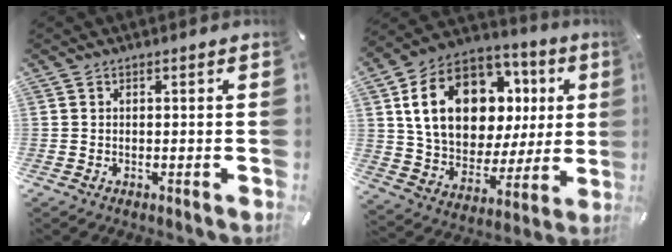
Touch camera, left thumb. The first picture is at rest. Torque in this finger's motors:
{"motor_torque": [2.50, 2.51, 2.15, -0.62, 0.66]}